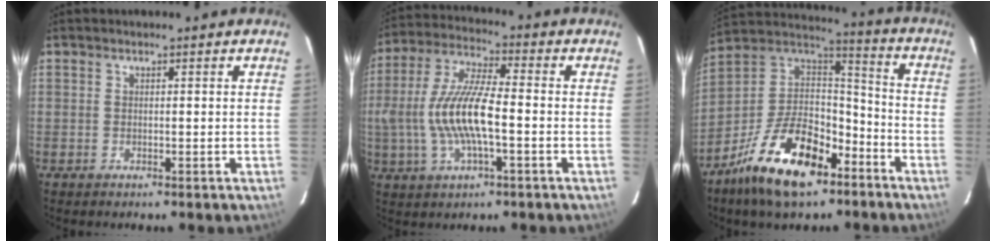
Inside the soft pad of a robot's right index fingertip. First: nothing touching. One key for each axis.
{"total": 13.5, "fx": -2.2, "fy": 3.7, "fz": 12.8, "tx": -0.263, "ty": 0.002, "tz": -0.043}
{"total": 21.0, "fx": -12.6, "fy": 10.1, "fz": 13.4, "tx": -0.268, "ty": 0.012, "tz": -0.219}